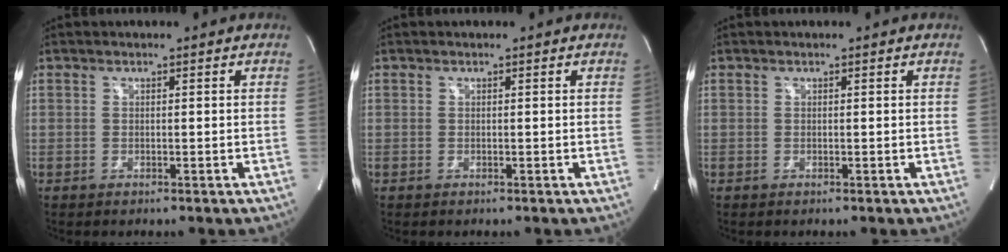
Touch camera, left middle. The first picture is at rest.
{"total": 0.0}
{"total": 0.0}